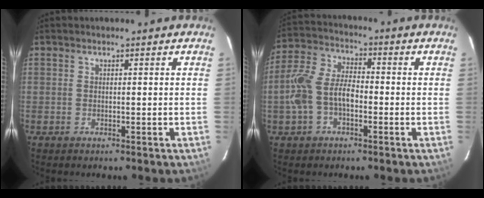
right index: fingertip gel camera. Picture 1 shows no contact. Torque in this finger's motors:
{"motor_torque": [0.35, -0.15, 0.40, 0.15]}